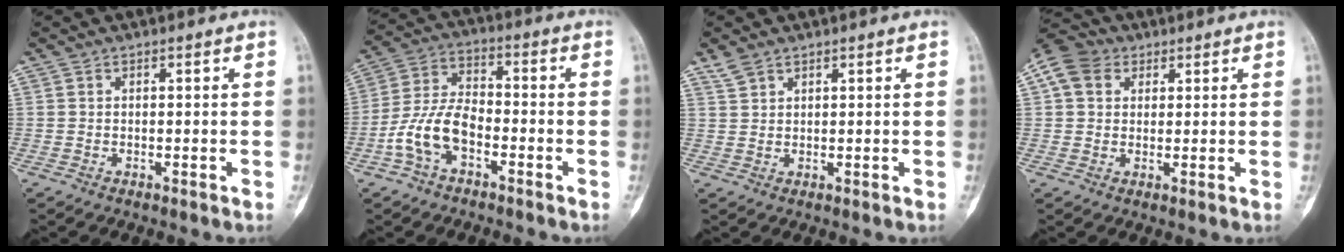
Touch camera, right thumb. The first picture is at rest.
{"total": 9.9, "force": [-4.0, 5.5, 7.1], "torque": [-0.144, 0.038, -0.082]}
{"total": 2.5, "force": [2.0, 1.2, 1.0], "torque": [-0.017, 0.000, 0.045]}
{"total": 7.6, "force": [2.9, 6.1, 3.6], "torque": [-0.057, 0.011, 0.048]}